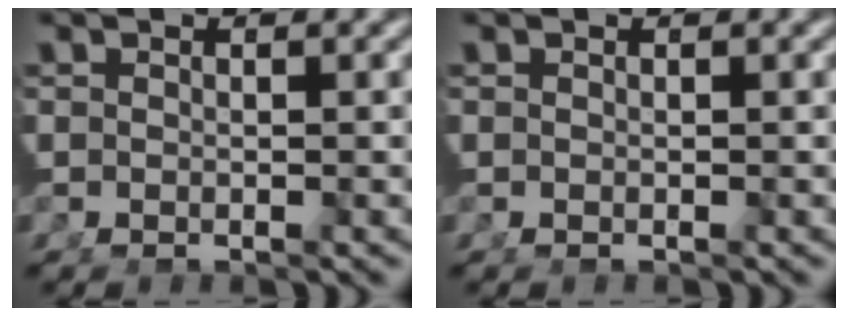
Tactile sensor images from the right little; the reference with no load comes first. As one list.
[{"total": 0.0}]